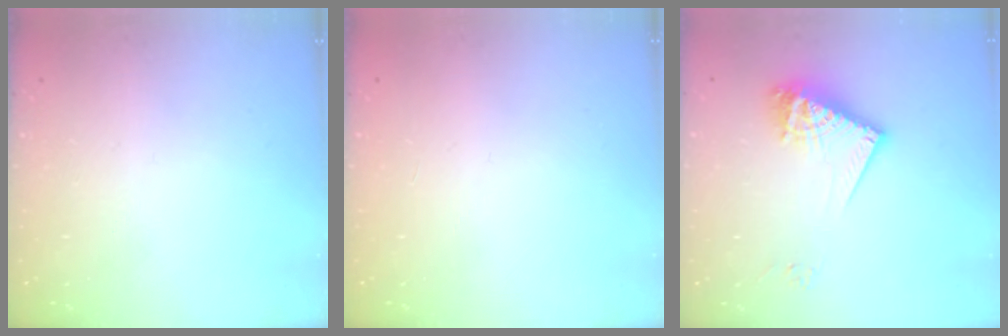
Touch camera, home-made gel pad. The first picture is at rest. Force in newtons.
{"total": 0.0}
{"total": 13.0, "press": 12.9, "slide": 1.2}